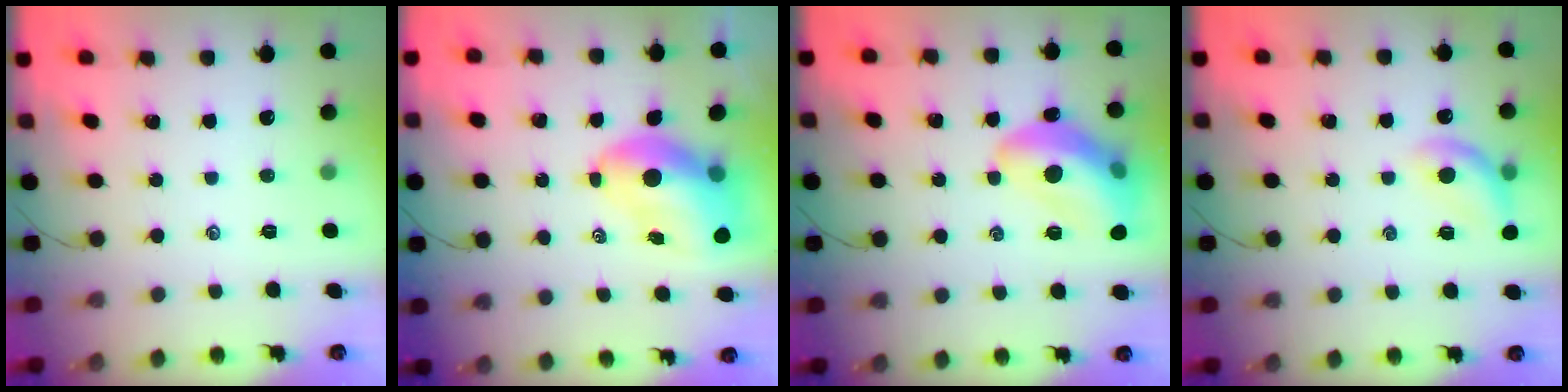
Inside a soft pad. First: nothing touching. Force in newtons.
{"total": 9.6, "press": 9.2, "slide": 2.6}
{"total": 16.4, "press": 16.3, "slide": 1.8}
{"total": 11.4, "press": 11.2, "slide": 2.4}